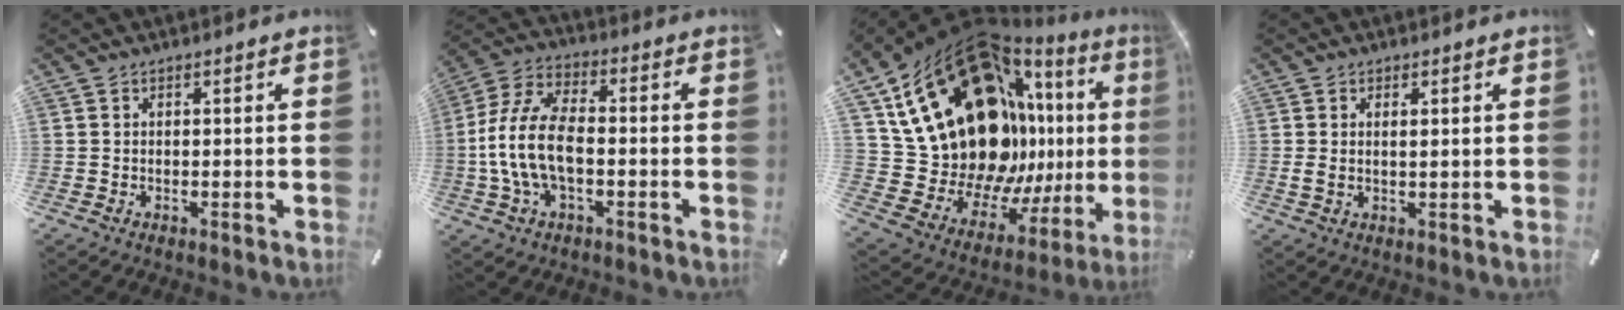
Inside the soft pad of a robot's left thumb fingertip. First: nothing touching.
{"total": 12.9, "force": [-2.7, 7.1, 10.5], "torque": [-0.221, 0.005, -0.047]}
{"total": 30.0, "force": [8.4, 19.8, 20.9], "torque": [-0.308, -0.110, 0.202]}
{"total": 2.1, "force": [0.8, 0.6, 1.8], "torque": [-0.043, -0.003, 0.012]}